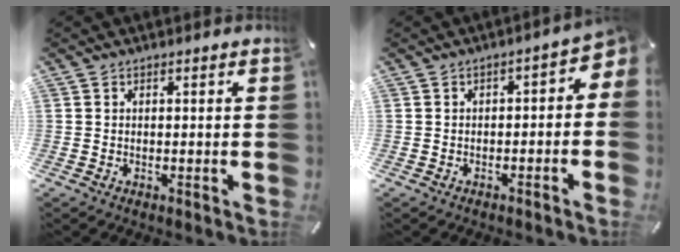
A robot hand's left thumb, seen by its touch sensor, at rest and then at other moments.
{"total": 3.9, "force": [-0.8, 2.4, 3.0], "torque": [-0.041, 0.000, -0.021]}